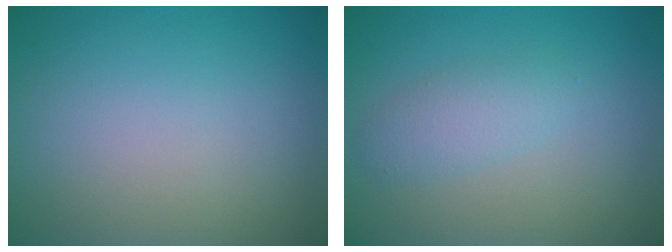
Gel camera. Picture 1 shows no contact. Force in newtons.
{"total": 2.2, "press": 2.2, "slide": 0.1}